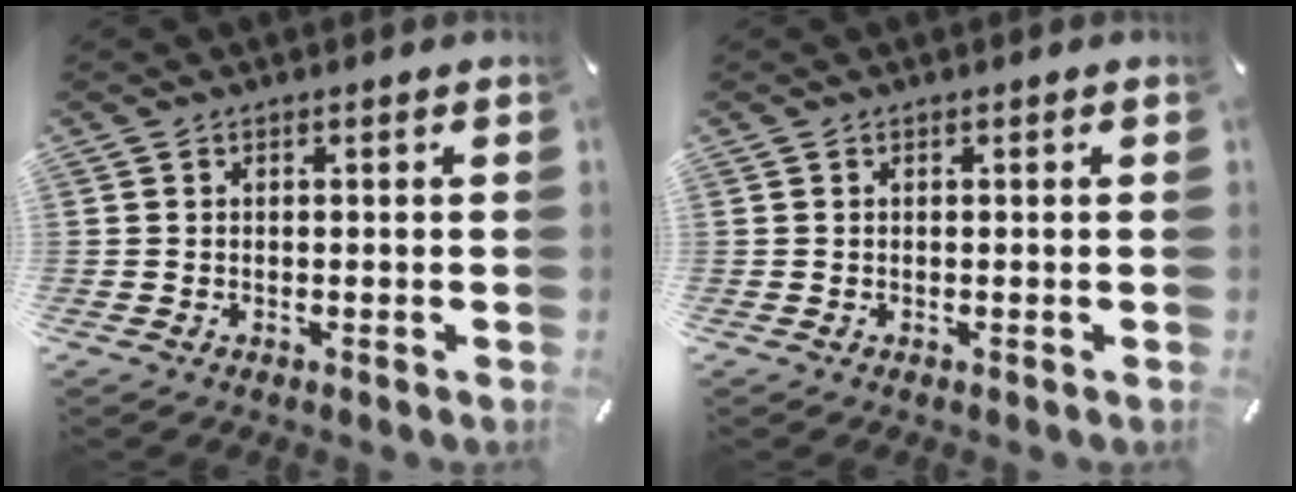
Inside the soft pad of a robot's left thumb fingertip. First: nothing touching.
{"total": 0.0}